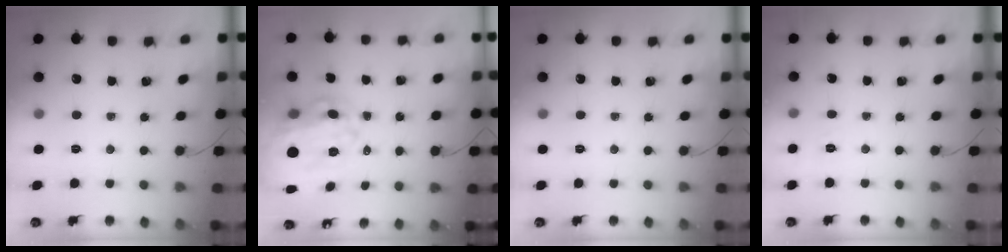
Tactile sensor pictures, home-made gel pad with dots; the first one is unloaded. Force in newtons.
{"total": 22.1, "press": 21.5, "slide": 4.9}
{"total": 0.0}
{"total": 5.4, "press": 5.0, "slide": 1.8}